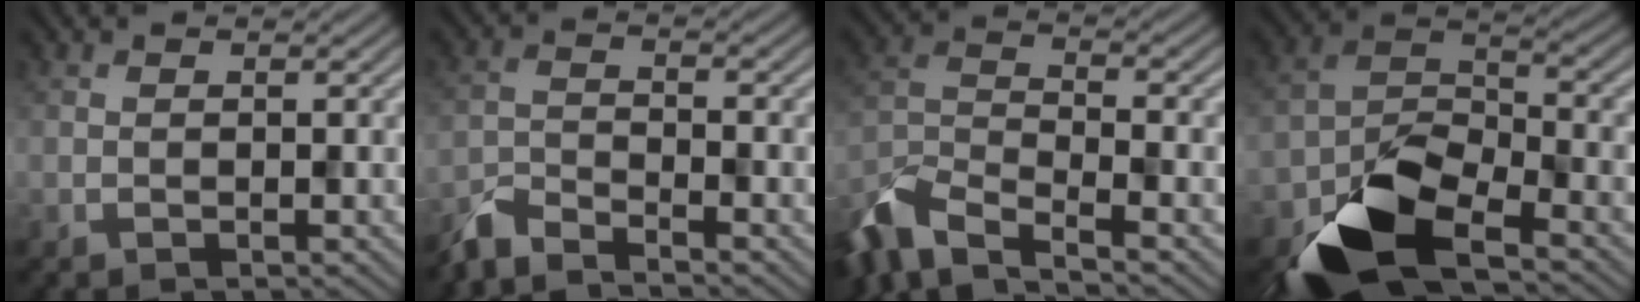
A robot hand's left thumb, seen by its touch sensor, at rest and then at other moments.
{"total": 4.5, "force": [-4.2, 0.6, 1.5], "torque": [-0.038, -0.007, -0.091]}
{"total": 8.6, "force": [-6.7, 2.4, 4.8], "torque": [-0.108, -0.014, -0.146]}
{"total": 11.8, "force": [-7.5, 5.2, 7.4], "torque": [-0.140, -0.011, -0.149]}